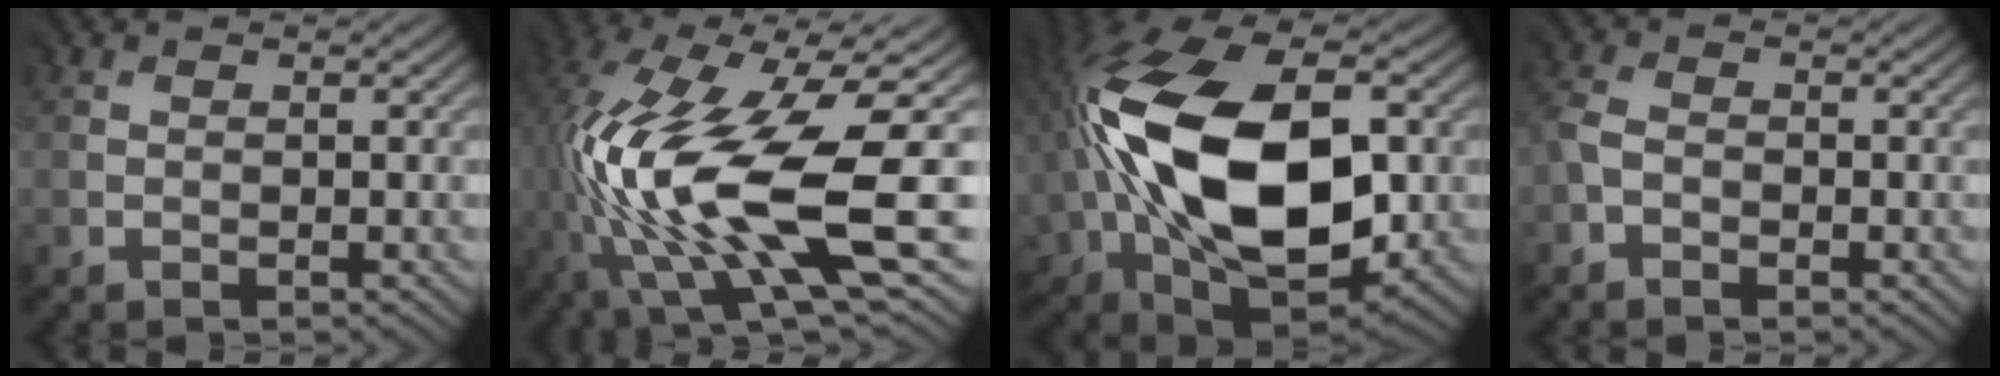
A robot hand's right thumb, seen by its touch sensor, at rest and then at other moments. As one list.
[{"total": 18.9, "force": [-2.8, 6.4, 17.5], "torque": [-0.351, -0.017, -0.043]}, {"total": 19.8, "force": [0.0, 12.6, 15.2], "torque": [-0.345, -0.020, 0.010]}, {"total": 2.9, "force": [-1.1, 2.1, 1.7], "torque": [-0.051, 0.002, -0.028]}]